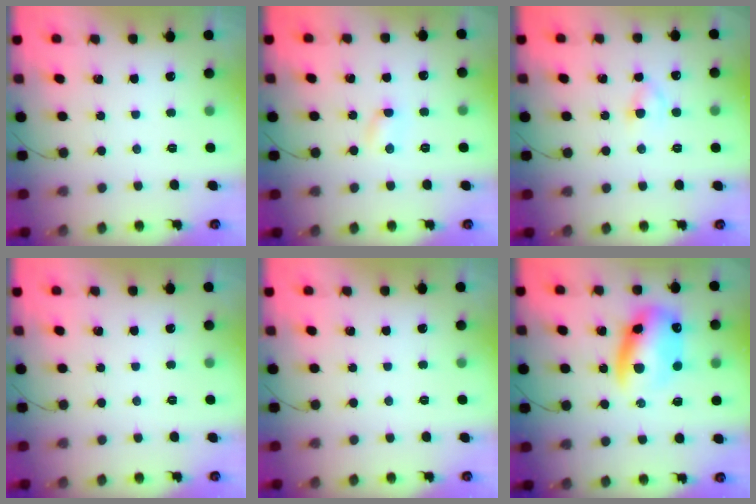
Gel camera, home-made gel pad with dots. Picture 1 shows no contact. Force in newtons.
{"total": 2.7, "press": 2.6, "slide": 0.8}
{"total": 2.5, "press": 2.2, "slide": 1.2}
{"total": 0.0}
{"total": 0.0}
{"total": 12.9, "press": 12.4, "slide": 3.7}